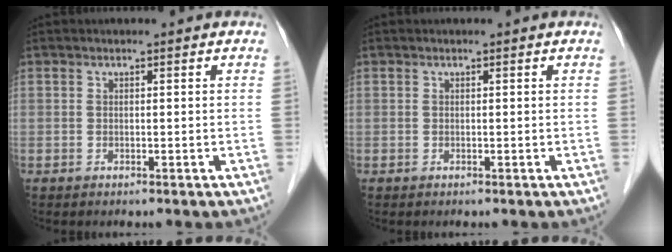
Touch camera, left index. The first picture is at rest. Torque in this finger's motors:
{"motor_torque": [0.05, 0.06, 0.00, 0.00]}